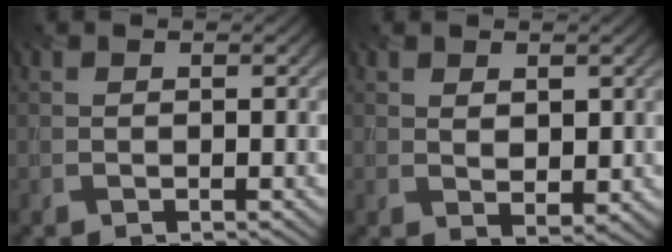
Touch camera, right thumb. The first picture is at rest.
{"total": 2.2, "force": [1.0, 1.3, 1.3], "torque": [-0.030, -0.009, 0.023]}